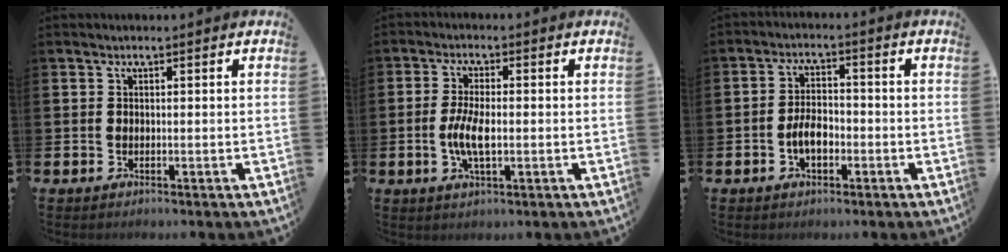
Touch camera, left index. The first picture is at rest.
{"total": 4.7, "force": [-0.7, 1.7, 4.3], "torque": [-0.082, -0.005, -0.019]}
{"total": 3.8, "force": [-1.3, 2.1, 2.8], "torque": [-0.046, 0.005, -0.026]}